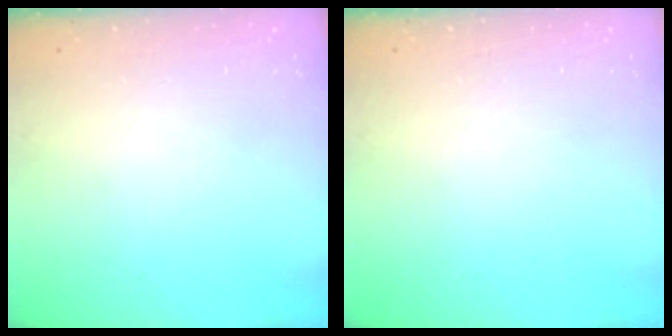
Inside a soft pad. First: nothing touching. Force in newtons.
{"total": 0.0}